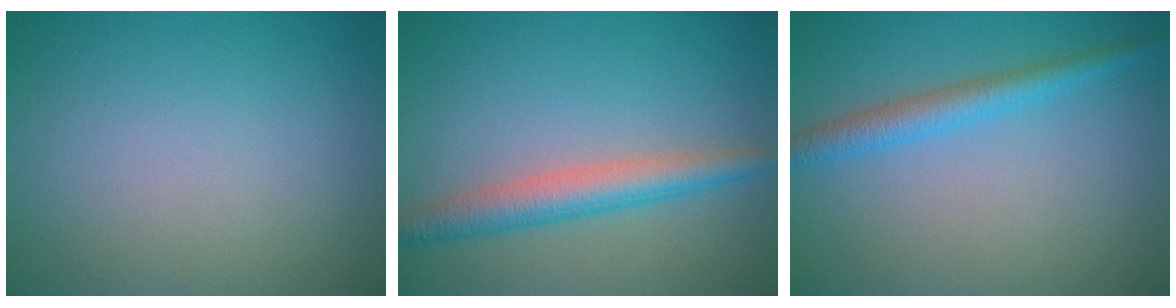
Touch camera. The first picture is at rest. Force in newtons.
{"total": 4.1, "press": 4.1, "slide": 0.0}
{"total": 2.8, "press": 2.8, "slide": 0.2}